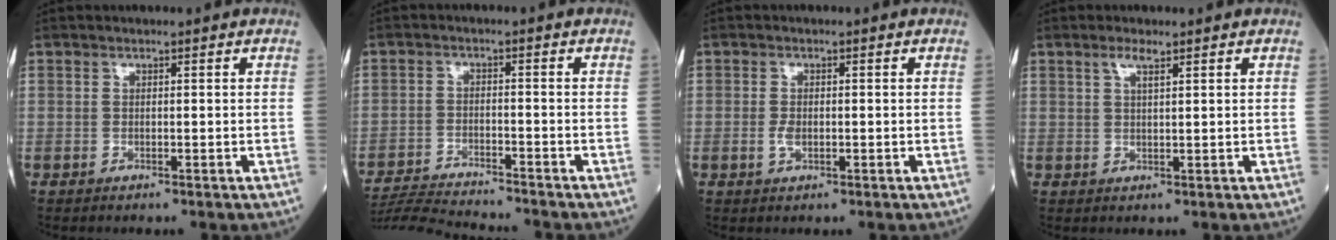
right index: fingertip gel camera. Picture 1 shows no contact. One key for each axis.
{"total": 10.7, "fx": -10.2, "fy": -0.5, "fz": 3.1, "tx": -0.051, "ty": -0.010, "tz": -0.169}
{"total": 1.8, "fx": -0.4, "fy": 0.9, "fz": 1.5, "tx": -0.035, "ty": -0.001, "tz": -0.005}
{"total": 2.2, "fx": 1.4, "fy": 0.2, "fz": 1.6, "tx": -0.037, "ty": 0.003, "tz": 0.028}